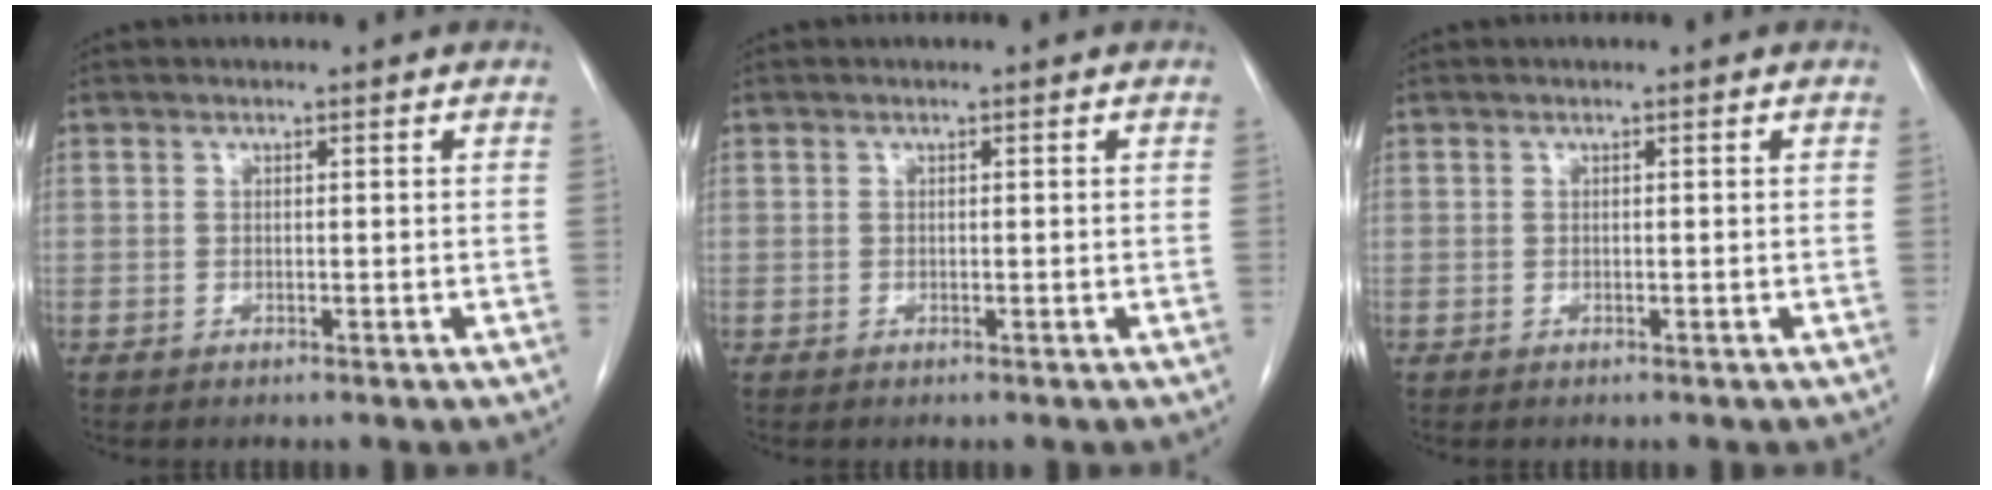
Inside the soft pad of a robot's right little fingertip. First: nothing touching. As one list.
[{"total": 0.0}, {"total": 0.0}]